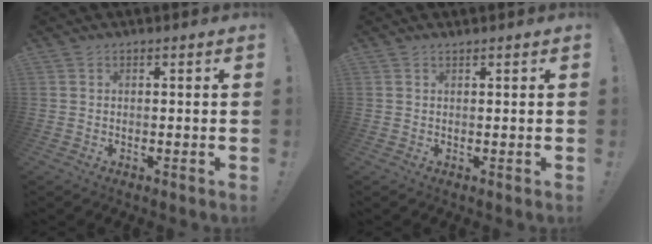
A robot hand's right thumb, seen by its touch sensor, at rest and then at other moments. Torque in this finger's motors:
{"motor_torque": [-0.10, -0.21, 0.00, -0.01, 0.11]}